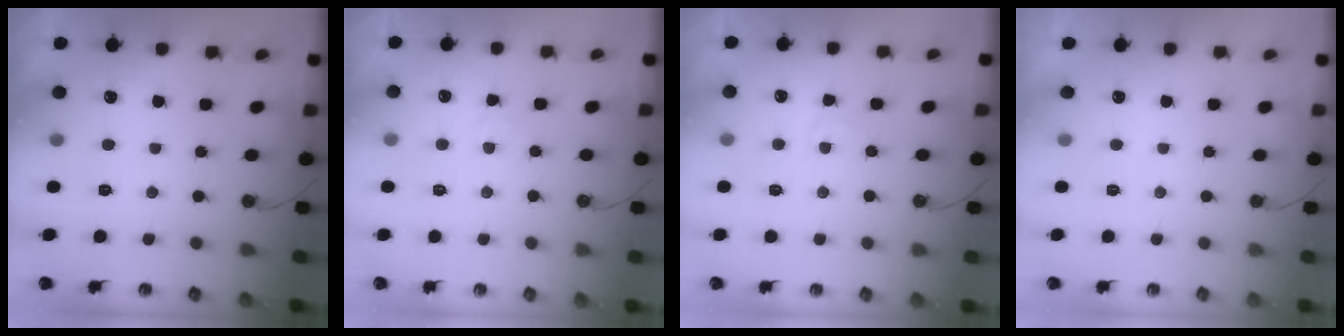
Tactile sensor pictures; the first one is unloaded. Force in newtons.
{"total": 4.5, "press": 4.5, "slide": 0.5}
{"total": 5.0, "press": 5.0, "slide": 0.7}
{"total": 0.0}